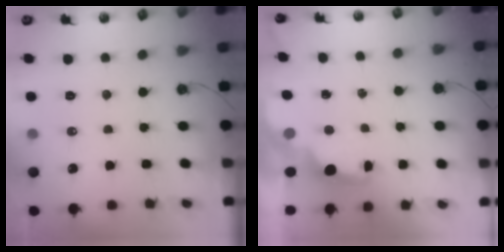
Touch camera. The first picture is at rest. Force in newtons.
{"total": 1.9, "press": 1.7, "slide": 0.8}